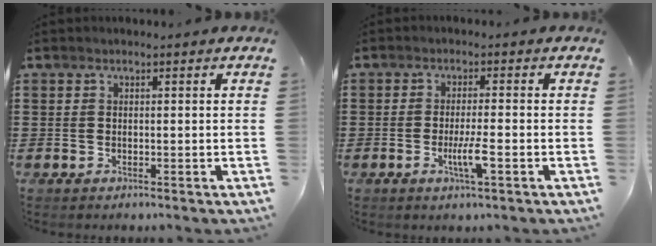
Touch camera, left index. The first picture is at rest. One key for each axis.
{"total": 4.2, "fx": -1.4, "fy": 0.4, "fz": 4.0, "tx": -0.073, "ty": -0.005, "tz": -0.027}